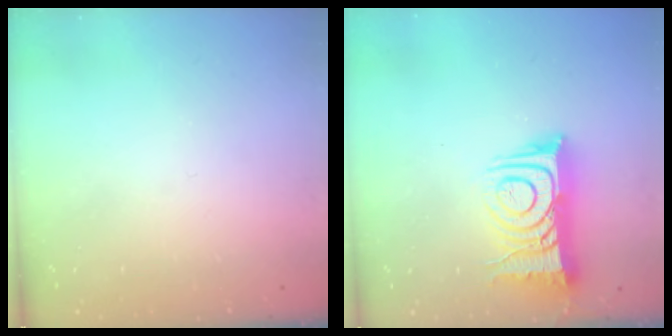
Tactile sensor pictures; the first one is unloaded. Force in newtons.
{"total": 14.0, "press": 14.0, "slide": 1.0}